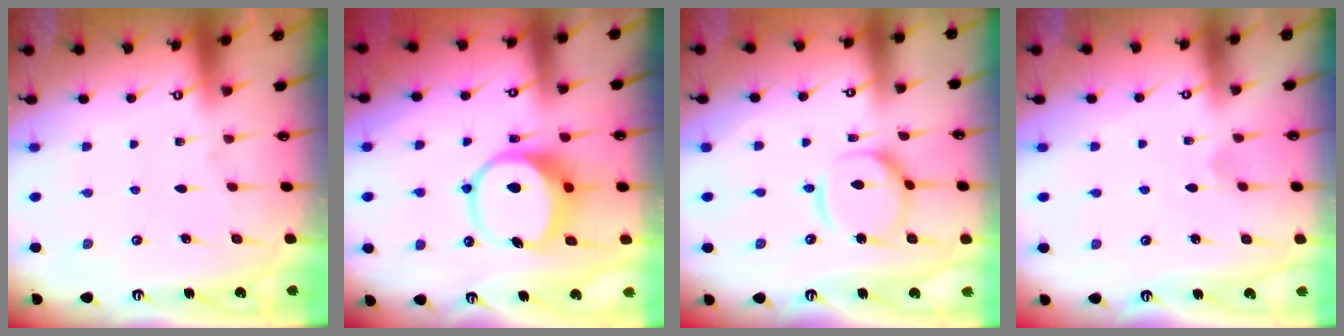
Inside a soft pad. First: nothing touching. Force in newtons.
{"total": 9.7, "press": 9.6, "slide": 1.5}
{"total": 12.2, "press": 12.2, "slide": 1.1}
{"total": 2.7, "press": 2.7, "slide": 0.1}